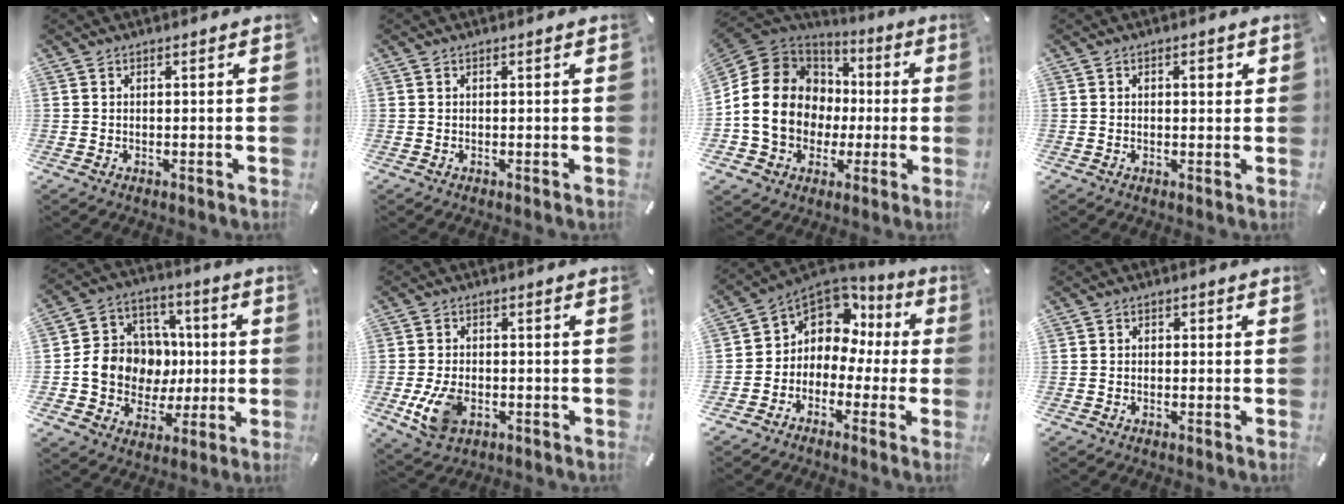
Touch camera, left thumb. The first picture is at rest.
{"total": 0.0}
{"total": 18.1, "force": [-1.7, 15.8, 8.7], "torque": [-0.191, 0.002, -0.024]}
{"total": 2.0, "force": [0.5, 1.2, 1.6], "torque": [-0.017, 0.003, 0.002]}
{"total": 14.1, "force": [-0.8, 13.2, 4.9], "torque": [-0.070, 0.010, 0.000]}
{"total": 8.4, "force": [-2.3, 5.6, 5.8], "torque": [-0.127, 0.000, -0.042]}
{"total": 7.8, "force": [2.8, 6.8, 2.5], "torque": [-0.066, -0.033, 0.055]}
{"total": 1.5, "force": [-0.8, 1.1, 0.4], "torque": [-0.007, 0.007, -0.018]}